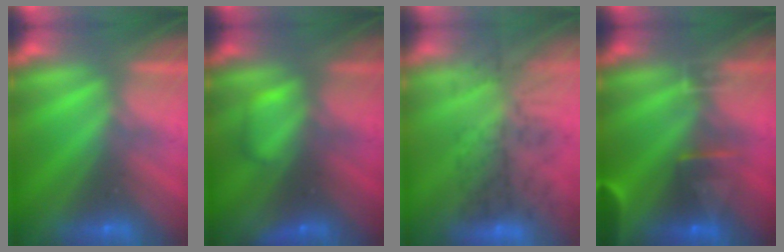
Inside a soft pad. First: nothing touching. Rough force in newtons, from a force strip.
{"total": 2.3}
{"total": 8.4}
{"total": 9.3}